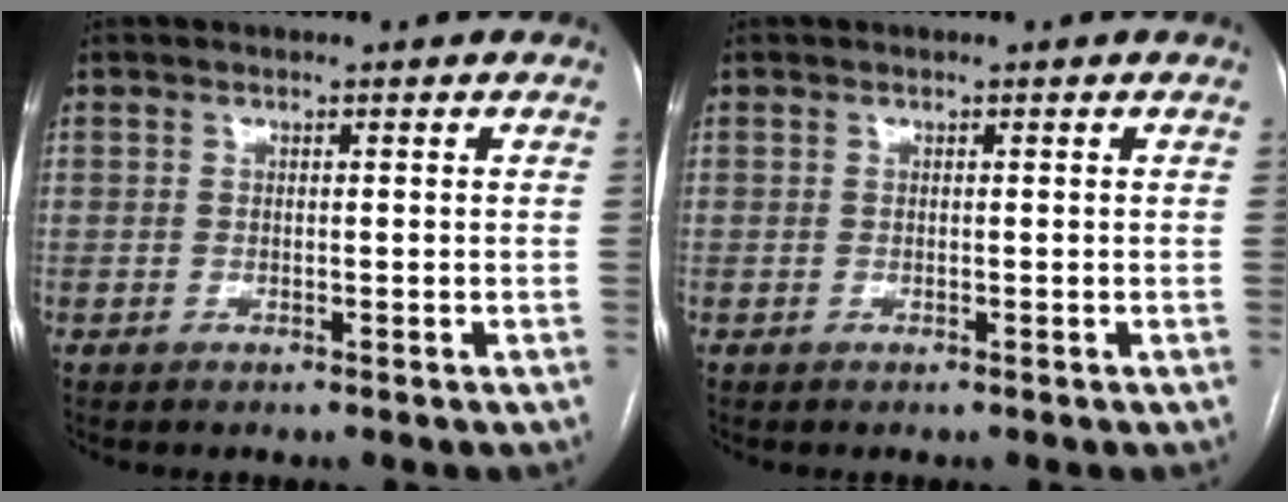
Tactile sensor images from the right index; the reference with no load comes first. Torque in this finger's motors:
{"motor_torque": [0.00, 0.00, 0.00, 0.00]}